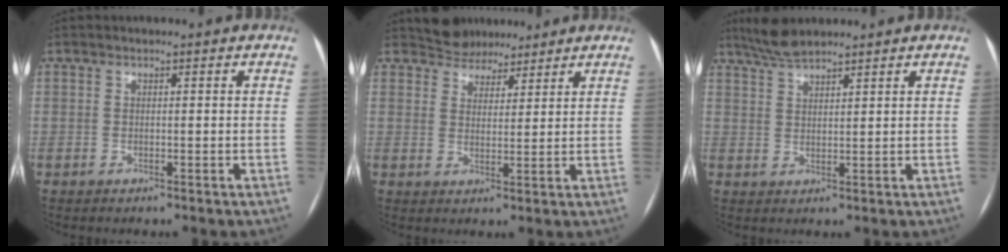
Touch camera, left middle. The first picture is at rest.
{"total": 5.2, "force": [4.6, 2.4, -0.1], "torque": [0.001, 0.010, 0.072]}
{"total": 4.4, "force": [4.1, 0.5, 1.6], "torque": [-0.040, 0.013, 0.083]}